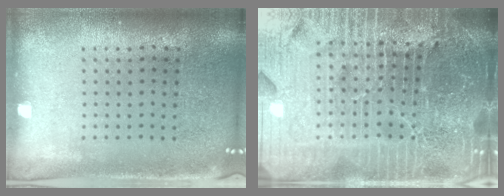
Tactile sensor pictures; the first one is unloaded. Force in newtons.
{"total": 7.3, "press": 6.3, "slide": 3.7}